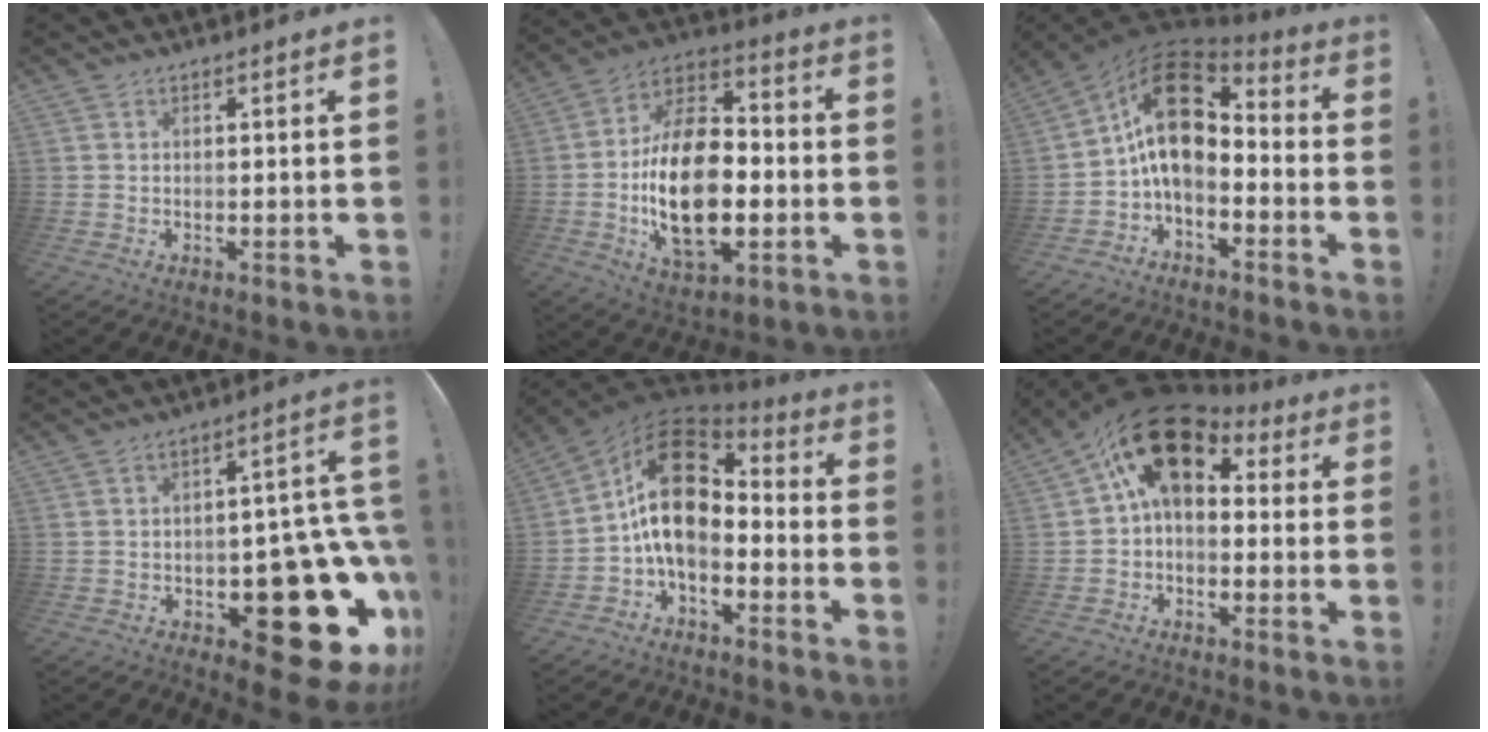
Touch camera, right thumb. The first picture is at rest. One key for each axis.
{"total": 23.5, "fx": -3.8, "fy": 13.7, "fz": 18.8, "tx": -0.346, "ty": 0.016, "tz": -0.059}
{"total": 16.5, "fx": 3.1, "fy": 10.0, "fz": 12.7, "tx": -0.228, "ty": -0.006, "tz": 0.061}
{"total": 24.3, "fx": -8.2, "fy": 12.2, "fz": 19.3, "tx": -0.187, "ty": 0.042, "tz": -0.104}
{"total": 18.2, "fx": 2.0, "fy": 11.3, "fz": 14.2, "tx": -0.263, "ty": 0.001, "tz": 0.037}
{"total": 16.5, "fx": 6.4, "fy": 9.8, "fz": 11.7, "tx": -0.183, "ty": -0.017, "tz": 0.123}